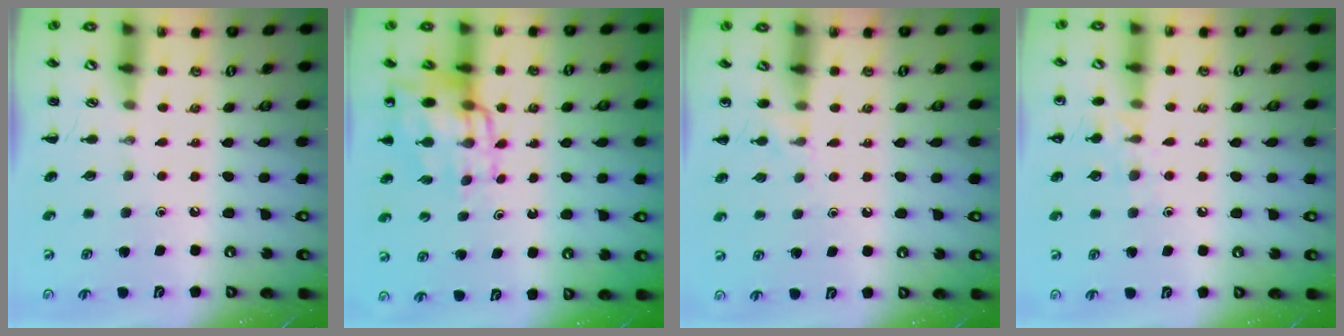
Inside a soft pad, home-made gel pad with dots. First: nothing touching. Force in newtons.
{"total": 12.9, "press": 12.5, "slide": 3.4}
{"total": 5.0, "press": 4.7, "slide": 1.9}
{"total": 8.3, "press": 8.0, "slide": 1.9}